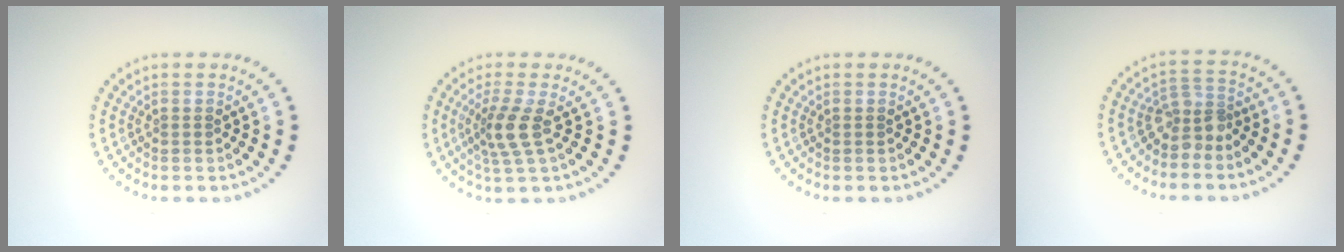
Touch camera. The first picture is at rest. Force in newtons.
{"total": 2.9, "press": 2.1, "slide": 2.0}
{"total": 0.0}
{"total": 2.4, "press": 1.8, "slide": 1.6}